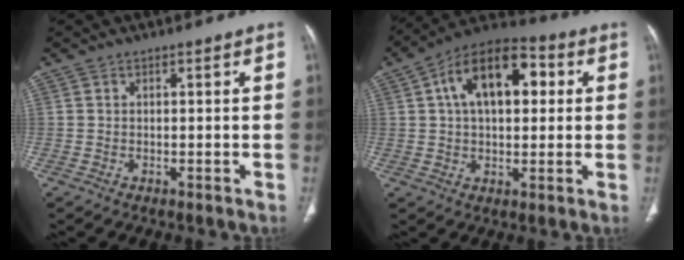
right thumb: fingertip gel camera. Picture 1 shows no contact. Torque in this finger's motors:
{"motor_torque": [1.37, 1.55, 0.27, -0.14, 0.34]}